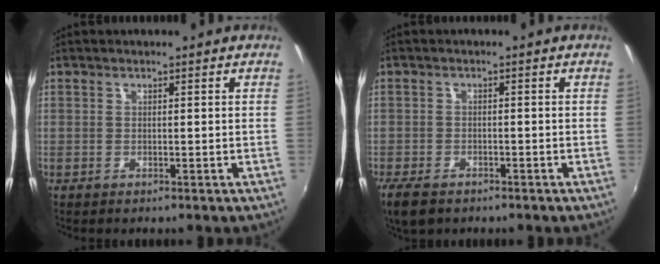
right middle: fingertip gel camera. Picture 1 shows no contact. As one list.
[{"total": 5.4, "force": [-3.9, 2.3, 2.8], "torque": [-0.075, -0.021, -0.075]}]